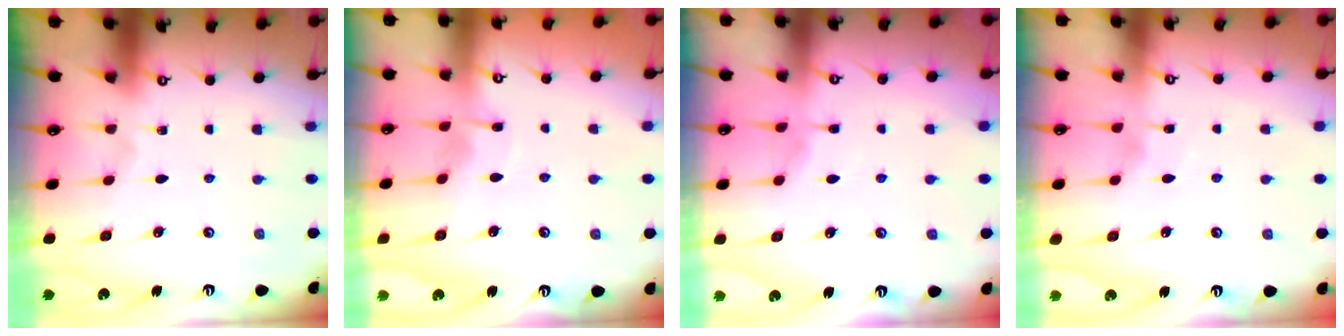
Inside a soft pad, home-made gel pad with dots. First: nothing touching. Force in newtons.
{"total": 2.8, "press": 2.8, "slide": 0.3}
{"total": 2.1, "press": 2.1, "slide": 0.4}
{"total": 2.1, "press": 2.1, "slide": 0.4}